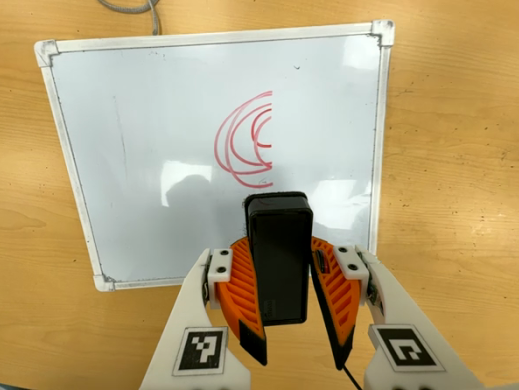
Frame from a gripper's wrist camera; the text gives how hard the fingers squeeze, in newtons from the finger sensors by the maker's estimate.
{"total": 11.0, "left": 10.5, "right": 11.5}